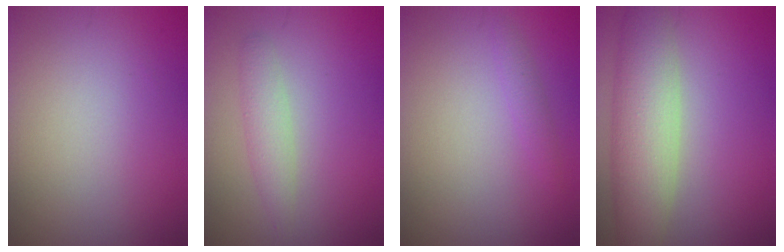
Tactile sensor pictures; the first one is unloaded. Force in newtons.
{"total": 2.0, "press": 2.0, "slide": 0.1}
{"total": 1.0, "press": 1.0, "slide": 0.1}
{"total": 6.5, "press": 6.5, "slide": 0.2}